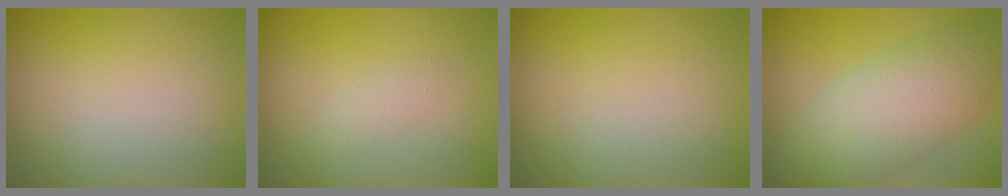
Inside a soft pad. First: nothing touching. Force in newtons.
{"total": 1.0, "press": 1.0, "slide": 0.0}
{"total": 0.0}
{"total": 7.5, "press": 7.5, "slide": 0.2}